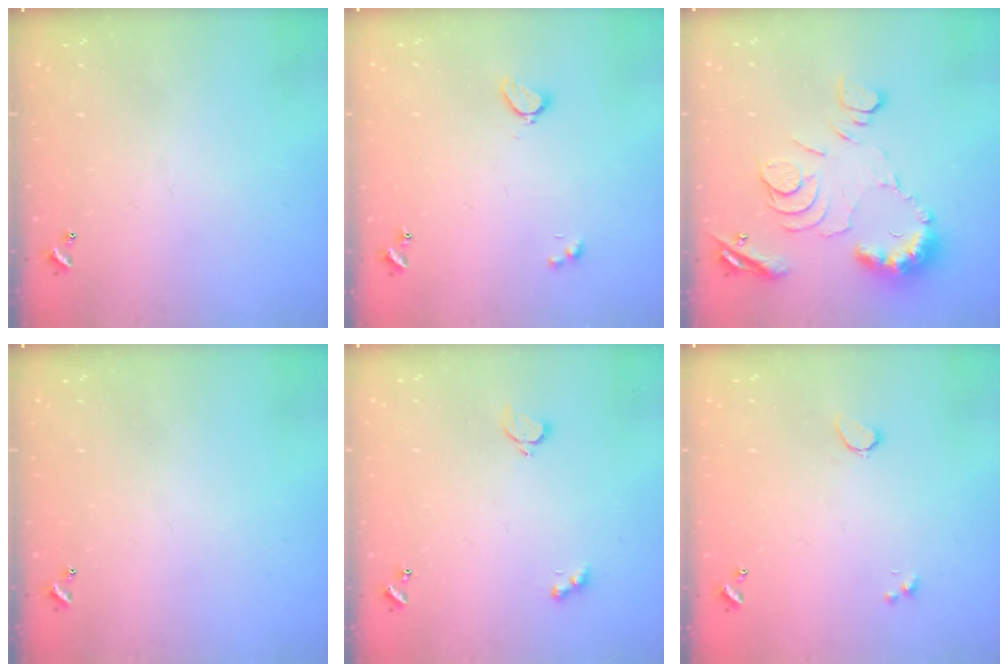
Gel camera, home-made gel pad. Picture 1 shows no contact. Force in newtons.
{"total": 2.1, "press": 2.0, "slide": 0.5}
{"total": 11.6, "press": 11.5, "slide": 1.2}
{"total": 0.0}
{"total": 2.1, "press": 2.1, "slide": 0.5}
{"total": 0.6, "press": 0.4, "slide": 0.5}